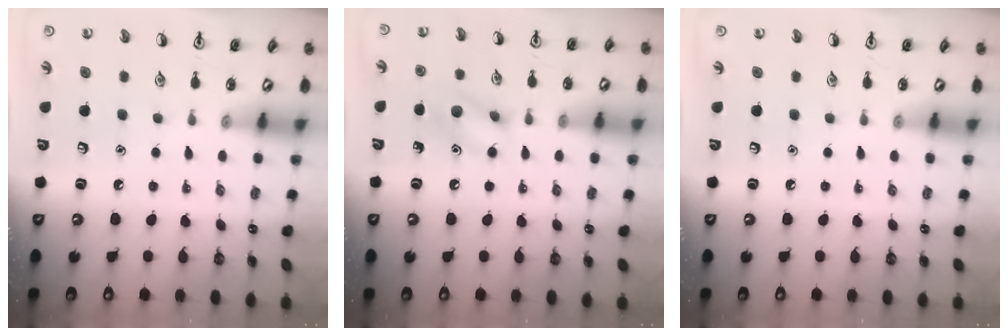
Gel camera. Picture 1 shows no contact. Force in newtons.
{"total": 9.2, "press": 9.1, "slide": 1.5}
{"total": 0.0}